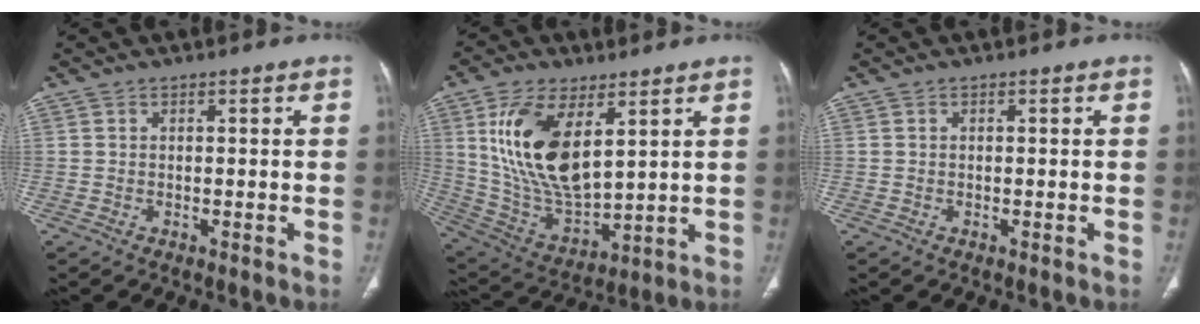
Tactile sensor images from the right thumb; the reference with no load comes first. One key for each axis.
{"total": 18.0, "fx": 6.3, "fy": 9.0, "fz": 14.3, "tx": -0.258, "ty": -0.028, "tz": 0.132}
{"total": 0.0}